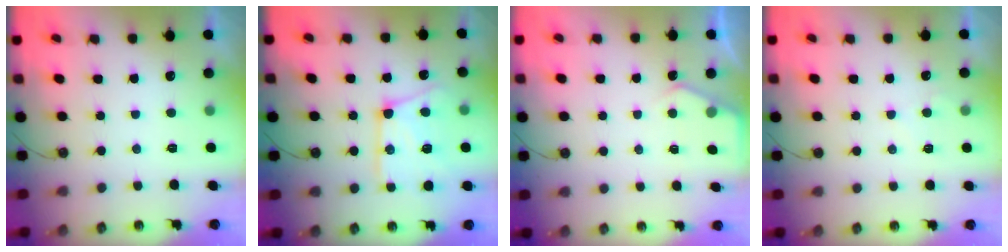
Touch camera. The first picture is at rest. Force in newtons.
{"total": 17.4, "press": 17.3, "slide": 1.9}
{"total": 3.9, "press": 3.9, "slide": 0.5}
{"total": 4.6, "press": 4.5, "slide": 0.6}